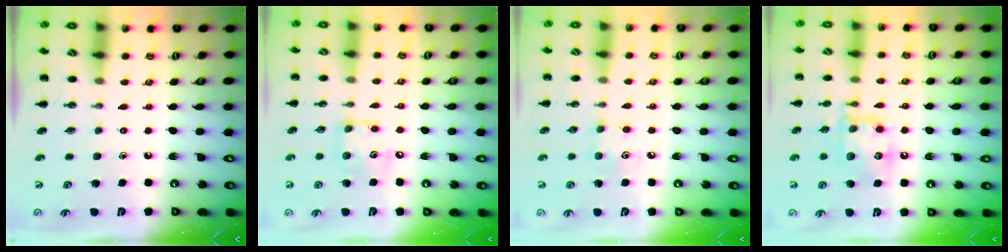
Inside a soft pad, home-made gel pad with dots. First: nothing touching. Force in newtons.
{"total": 8.7, "press": 8.7, "slide": 0.9}
{"total": 5.6, "press": 5.5, "slide": 1.1}
{"total": 14.4, "press": 14.2, "slide": 1.8}